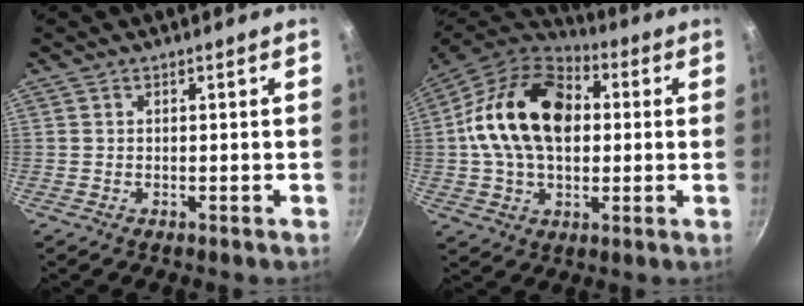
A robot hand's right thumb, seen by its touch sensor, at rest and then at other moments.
{"total": 21.8, "force": [2.5, 14.9, 15.7], "torque": [-0.255, 0.030, 0.030]}